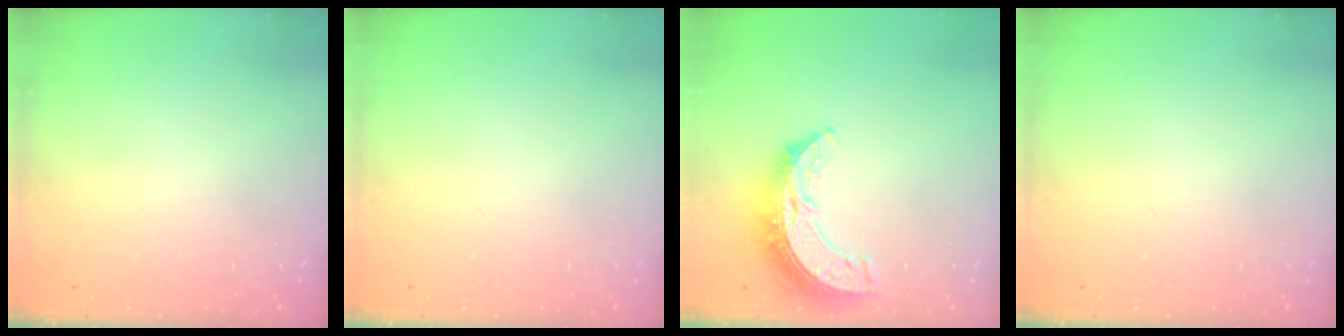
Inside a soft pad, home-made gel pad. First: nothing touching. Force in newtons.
{"total": 0.0}
{"total": 10.9, "press": 10.9, "slide": 0.9}
{"total": 0.0}